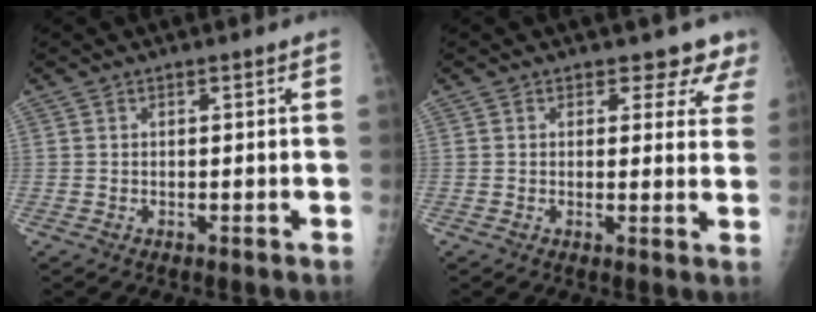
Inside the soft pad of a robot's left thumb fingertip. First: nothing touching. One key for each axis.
{"total": 5.3, "fx": 4.4, "fy": 2.8, "fz": 0.9, "tx": 0.028, "ty": -0.022, "tz": 0.030}